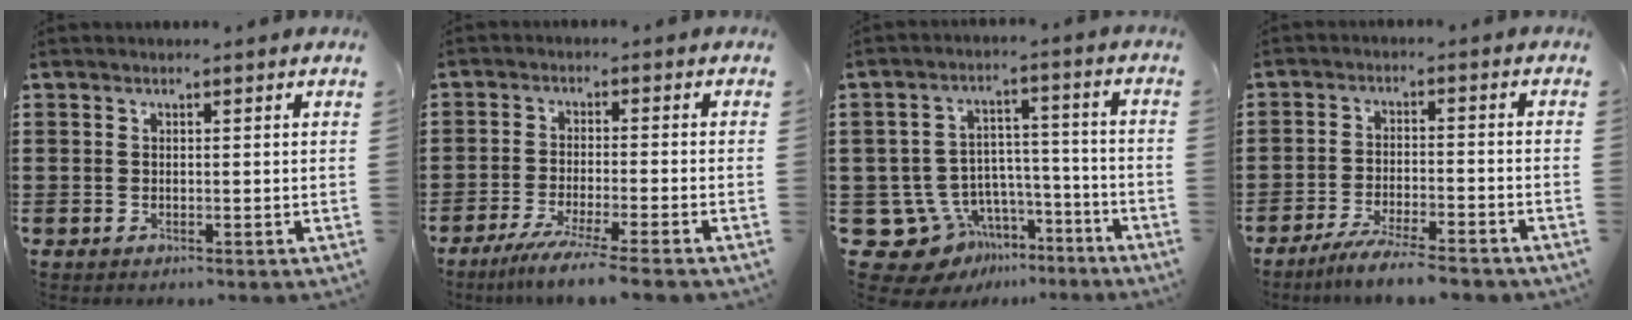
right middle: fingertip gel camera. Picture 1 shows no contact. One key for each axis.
{"total": 5.0, "fx": -4.2, "fy": -0.6, "fz": 2.7, "tx": -0.055, "ty": -0.020, "tz": -0.080}
{"total": 9.7, "fx": -6.4, "fy": 7.1, "fz": 1.7, "tx": -0.060, "ty": 0.015, "tz": -0.111}
{"total": 5.6, "fx": -4.9, "fy": 0.2, "fz": 2.6, "tx": -0.062, "ty": -0.012, "tz": -0.096}